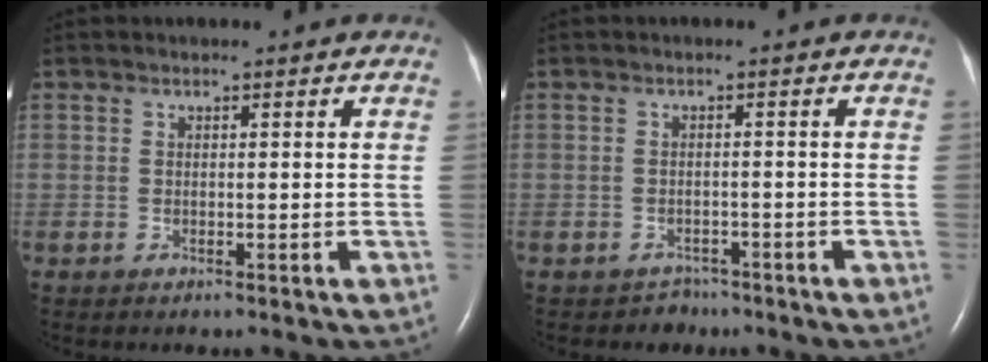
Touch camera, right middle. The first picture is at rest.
{"total": 2.1, "force": [-1.5, 1.2, -0.6], "torque": [0.003, 0.004, -0.023]}